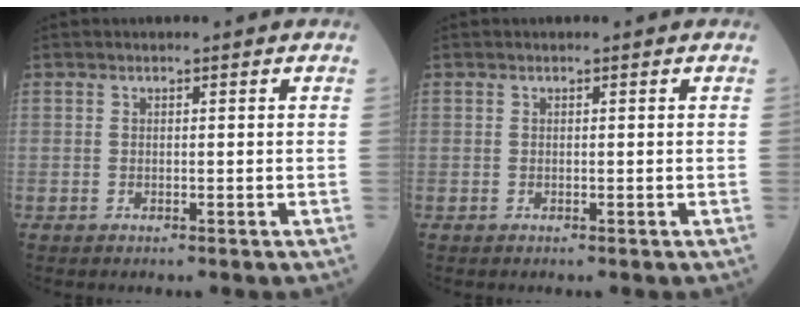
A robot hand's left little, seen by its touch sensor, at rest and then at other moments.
{"total": 0.0}